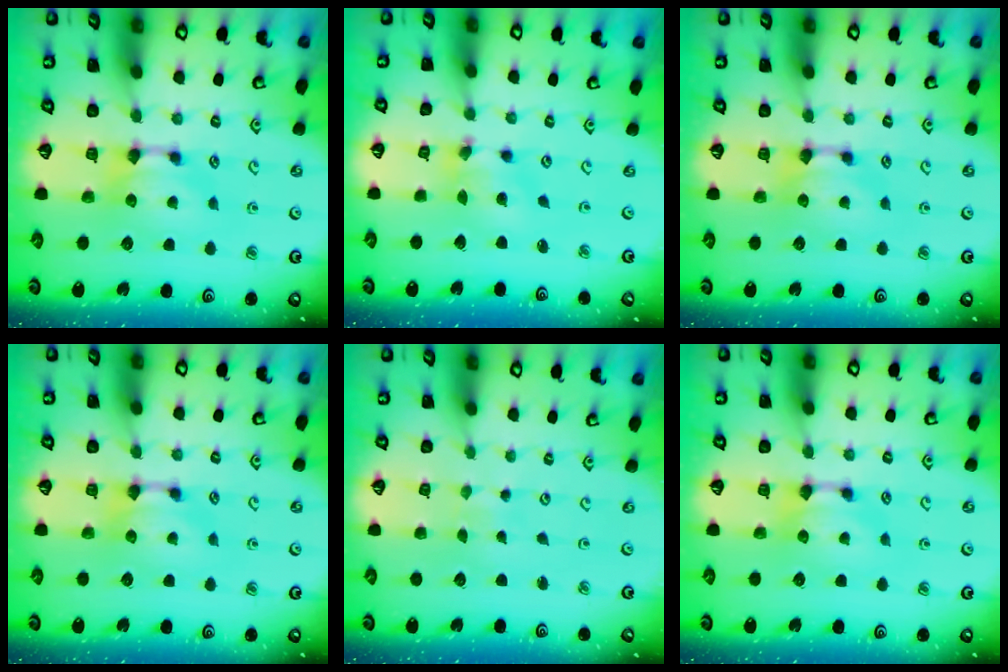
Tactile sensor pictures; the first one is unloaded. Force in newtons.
{"total": 2.5, "press": 2.1, "slide": 1.3}
{"total": 0.0}
{"total": 0.0}
{"total": 5.4, "press": 5.4, "slide": 0.2}
{"total": 0.0}